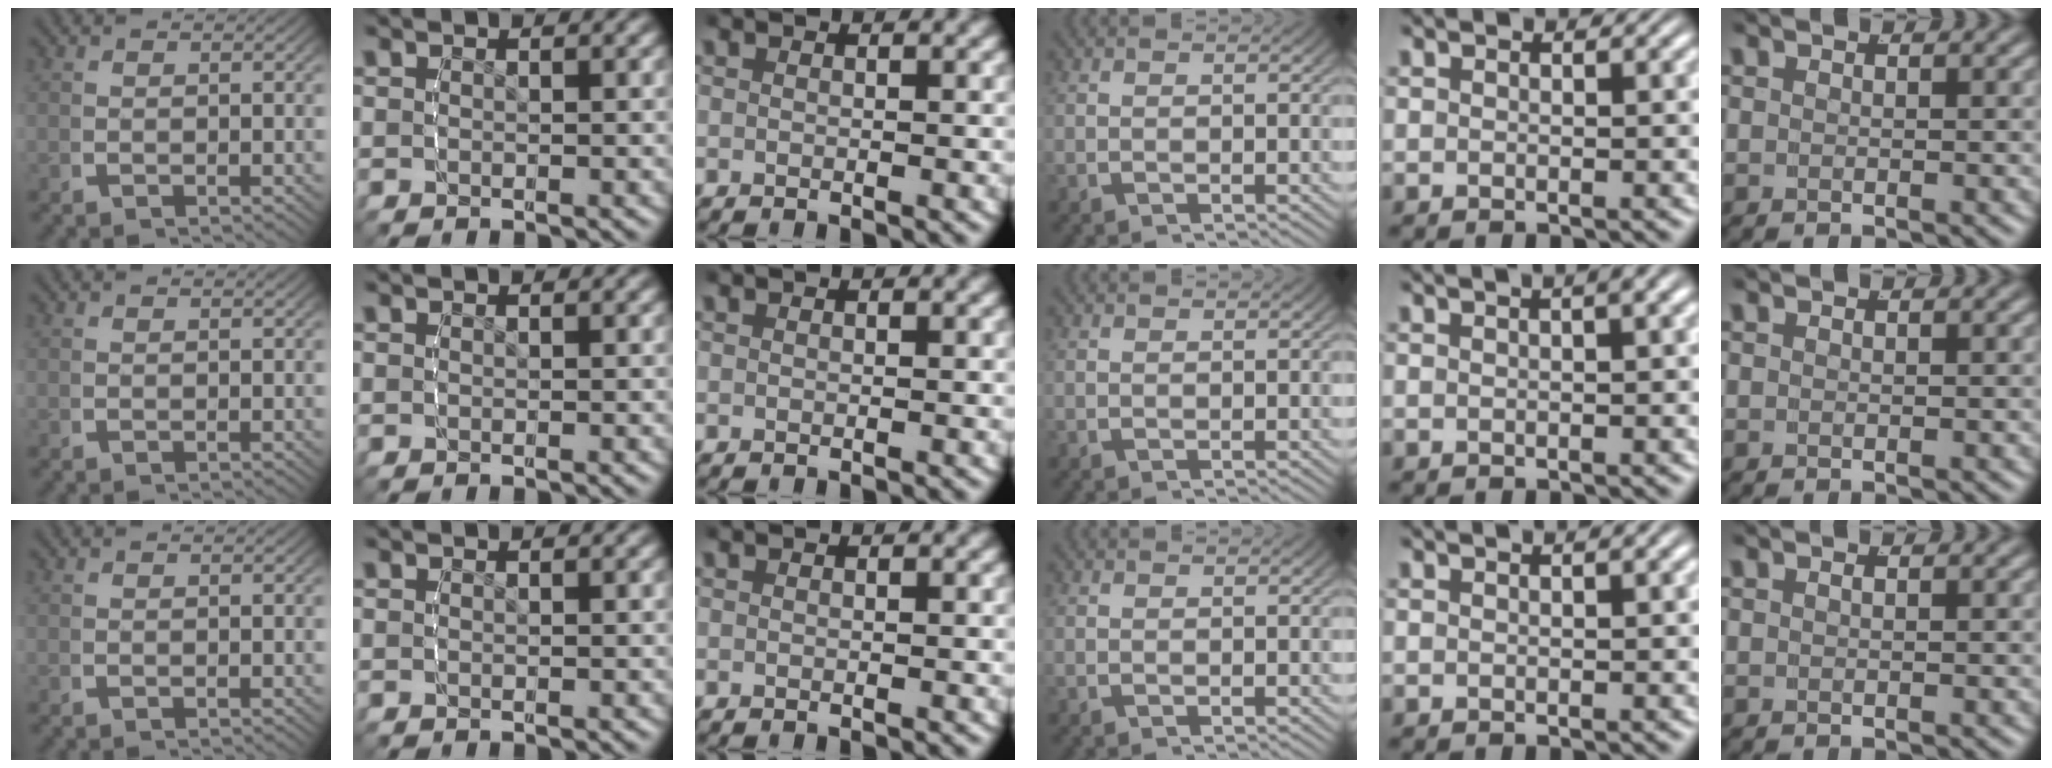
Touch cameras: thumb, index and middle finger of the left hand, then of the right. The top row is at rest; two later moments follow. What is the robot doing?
{"motion": "lift_and_place", "object": "screwdriver"}